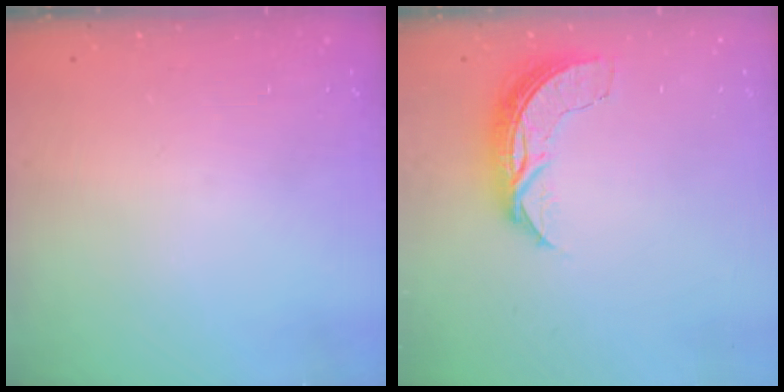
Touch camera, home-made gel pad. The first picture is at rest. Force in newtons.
{"total": 7.2, "press": 7.2, "slide": 0.5}